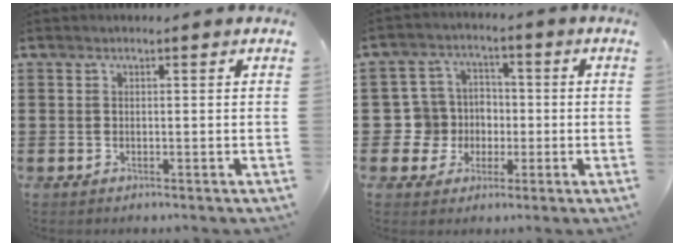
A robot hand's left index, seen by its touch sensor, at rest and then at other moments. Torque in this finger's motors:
{"motor_torque": [-0.05, 0.57, 0.06, -0.01]}